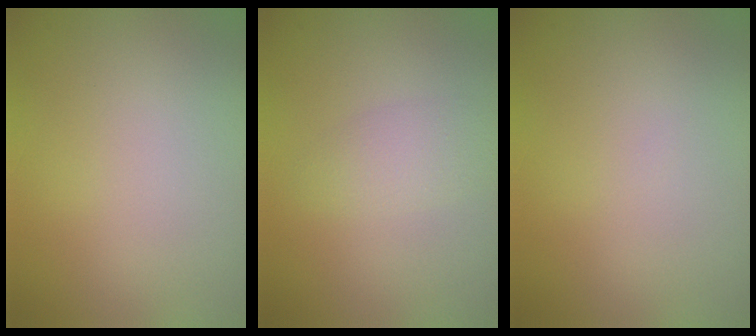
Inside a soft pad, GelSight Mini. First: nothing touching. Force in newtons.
{"total": 2.1, "press": 2.1, "slide": 0.1}
{"total": 0.0}